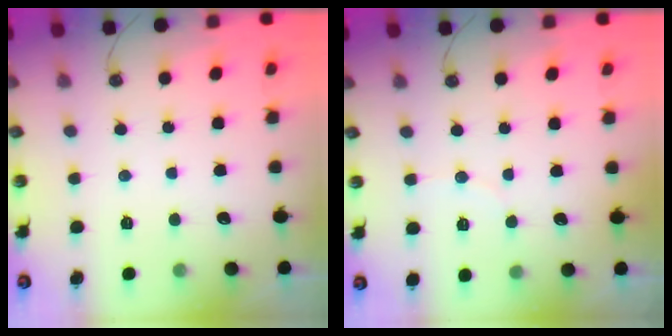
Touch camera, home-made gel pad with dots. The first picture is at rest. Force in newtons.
{"total": 2.4, "press": 2.3, "slide": 0.7}